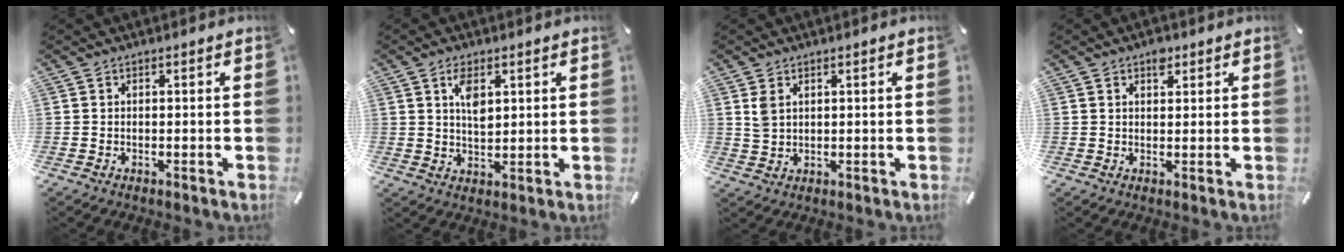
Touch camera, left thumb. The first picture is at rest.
{"total": 5.4, "force": [2.3, 2.9, 3.9], "torque": [-0.062, -0.003, 0.036]}
{"total": 3.1, "force": [1.5, 2.3, 1.6], "torque": [-0.035, 0.004, 0.028]}
{"total": 2.8, "force": [1.8, 1.7, 1.3], "torque": [-0.003, -0.006, 0.027]}